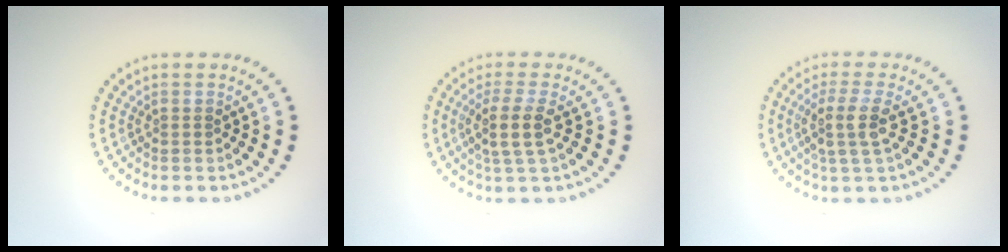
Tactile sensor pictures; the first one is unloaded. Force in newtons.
{"total": 2.9, "press": 2.4, "slide": 1.6}
{"total": 3.1, "press": 2.4, "slide": 2.0}